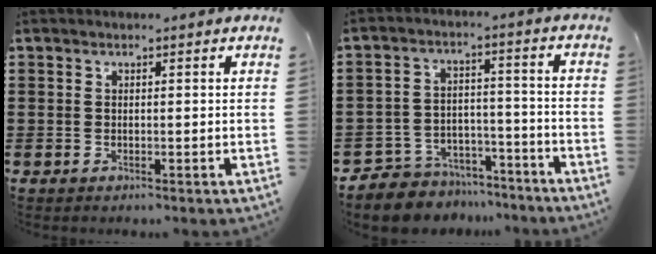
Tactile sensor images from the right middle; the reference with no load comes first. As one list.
[{"total": 6.3, "force": [-6.0, 1.9, -0.2], "torque": [-0.004, 0.019, -0.122]}]